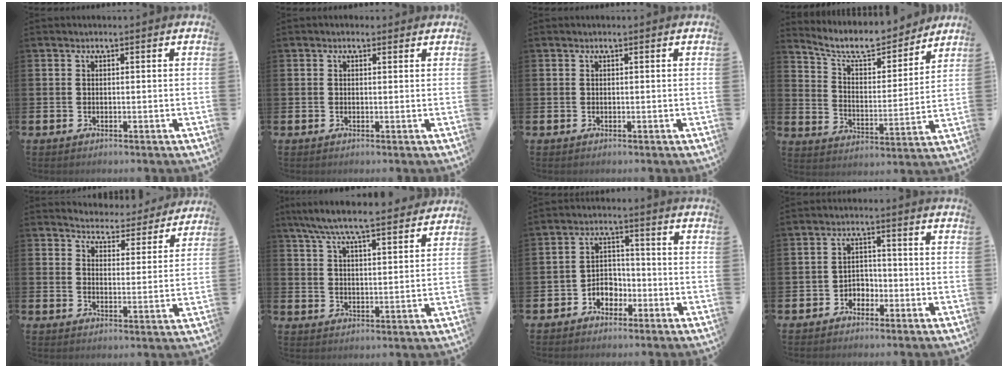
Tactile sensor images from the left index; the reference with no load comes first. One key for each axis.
{"total": 0.8, "fx": 0.6, "fy": 0.5, "fz": 0.3, "tx": 0.002, "ty": 0.005, "tz": 0.008}
{"total": 0.0}
{"total": 8.7, "fx": 7.9, "fy": 2.4, "fz": 2.7, "tx": -0.073, "ty": -0.063, "tz": 0.135}
{"total": 4.5, "fx": 4.3, "fy": 1.0, "fz": 0.0, "tx": -0.005, "ty": -0.044, "tz": 0.069}
{"total": 7.9, "fx": 7.5, "fy": 0.6, "fz": 2.5, "tx": -0.066, "ty": -0.049, "tz": 0.131}
{"total": 3.2, "fx": -2.1, "fy": 2.3, "fz": 0.7, "tx": -0.023, "ty": 0.001, "tz": -0.050}
{"total": 2.5, "fx": -1.9, "fy": 1.5, "fz": 0.2, "tx": -0.011, "ty": 0.004, "tz": -0.045}